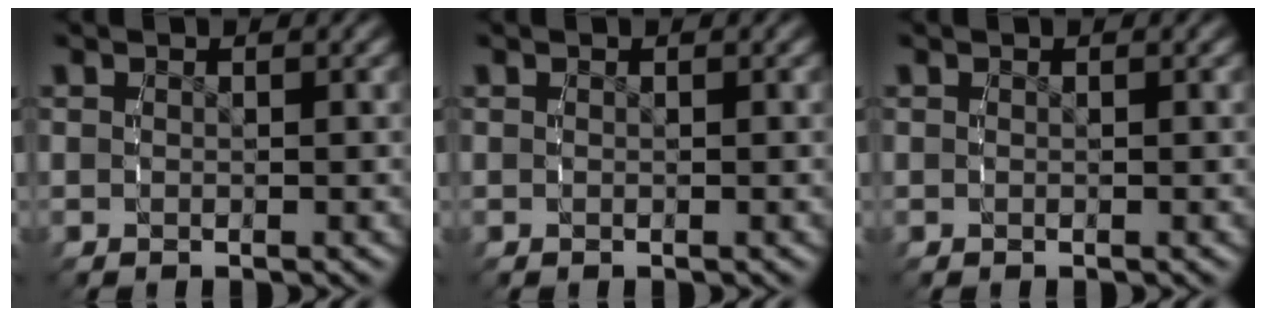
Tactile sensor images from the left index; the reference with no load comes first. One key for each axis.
{"total": 0.0}
{"total": 0.0}